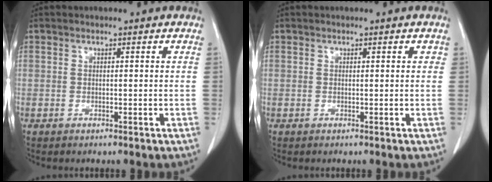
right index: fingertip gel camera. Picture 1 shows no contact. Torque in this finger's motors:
{"motor_torque": [-0.07, 0.05, -0.03, -0.01]}